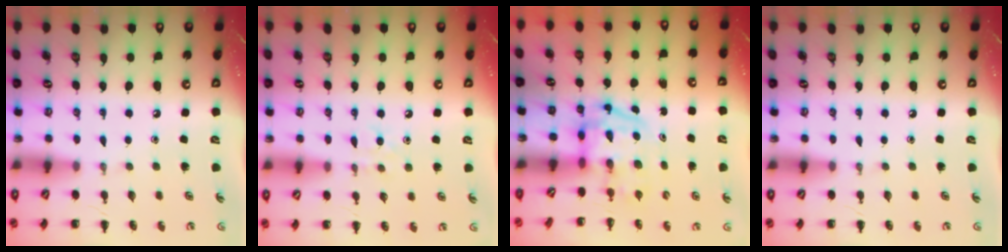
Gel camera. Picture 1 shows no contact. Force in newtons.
{"total": 4.6, "press": 4.5, "slide": 1.1}
{"total": 3.8, "press": 3.7, "slide": 0.7}
{"total": 0.0}